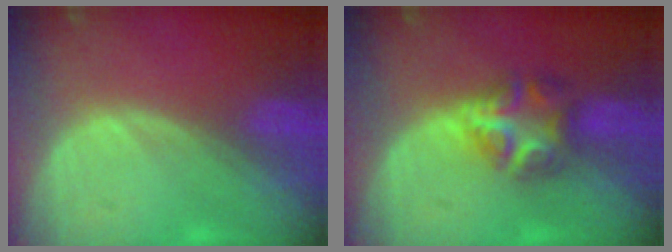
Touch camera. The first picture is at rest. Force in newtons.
{"total": 6.0, "press": 5.9, "slide": 0.4}